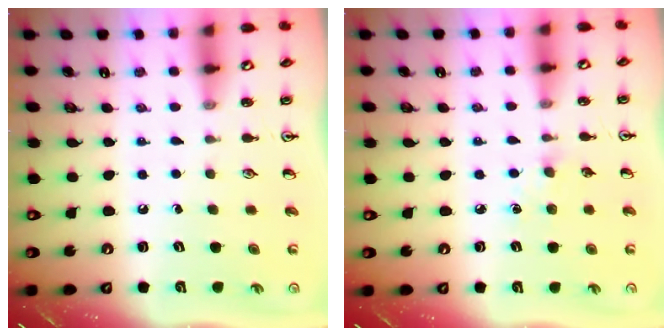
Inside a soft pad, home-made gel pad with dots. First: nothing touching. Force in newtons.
{"total": 4.6, "press": 4.6, "slide": 0.5}